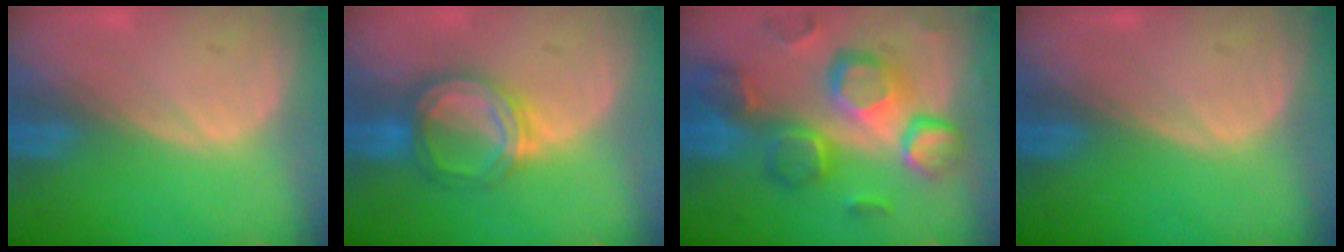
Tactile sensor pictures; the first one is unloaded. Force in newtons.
{"total": 6.5, "press": 5.8, "slide": 3.0}
{"total": 12.4, "press": 10.8, "slide": 6.1}
{"total": 0.0}